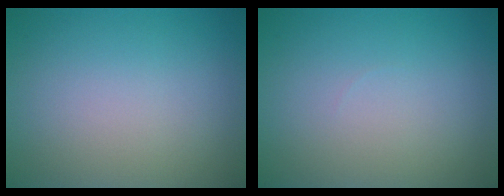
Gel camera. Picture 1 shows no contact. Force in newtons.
{"total": 0.5, "press": 0.5, "slide": 0.0}